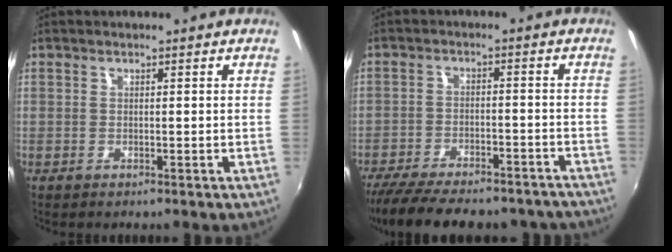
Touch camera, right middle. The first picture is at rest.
{"total": 22.6, "force": [-19.1, 6.9, 10.0], "torque": [-0.204, -0.017, -0.257]}